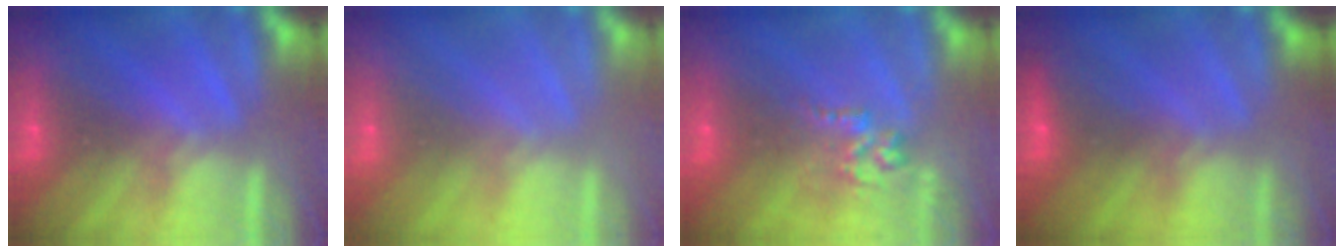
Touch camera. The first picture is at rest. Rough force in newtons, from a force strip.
{"total": 3.2}
{"total": 2.8}
{"total": 7.4}